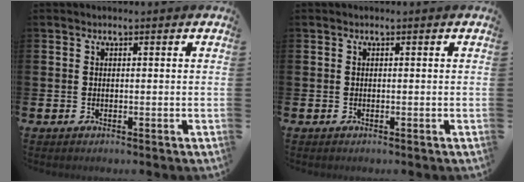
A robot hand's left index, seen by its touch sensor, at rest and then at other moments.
{"total": 0.0}